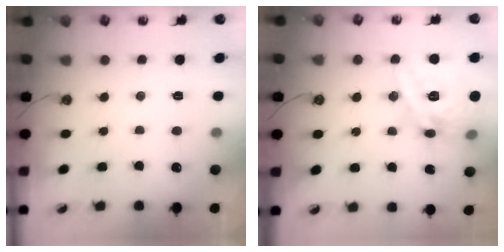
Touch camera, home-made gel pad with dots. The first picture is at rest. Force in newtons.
{"total": 20.0, "press": 19.9, "slide": 1.9}